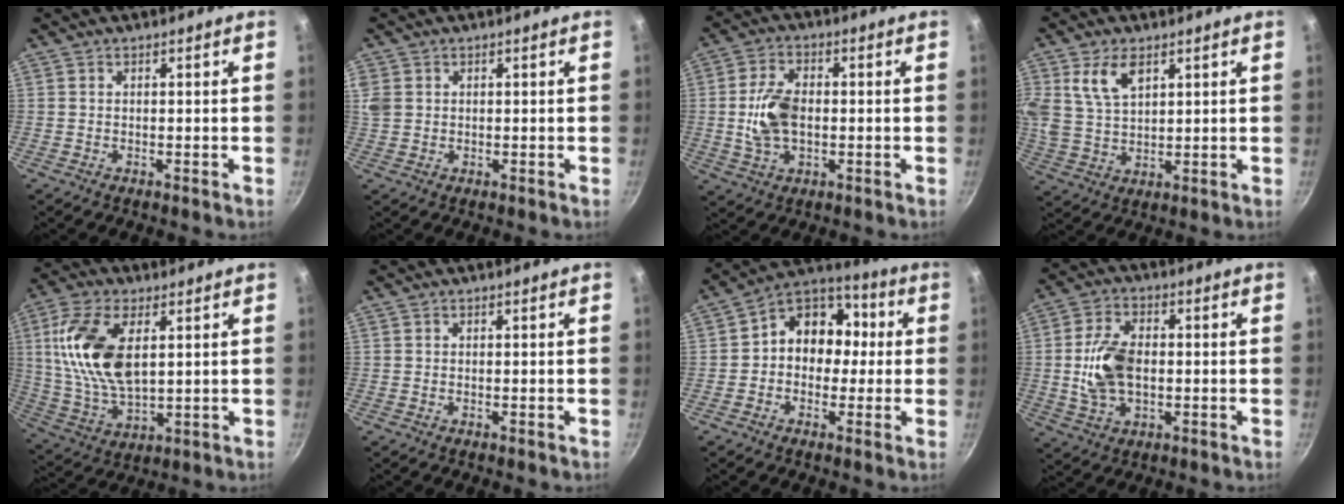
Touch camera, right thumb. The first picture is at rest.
{"total": 3.9, "force": [1.0, 3.2, 2.0], "torque": [-0.038, 0.004, 0.023]}
{"total": 9.2, "force": [-0.4, 5.7, 7.2], "torque": [-0.134, 0.015, -0.009]}
{"total": 8.8, "force": [3.9, 5.2, 5.8], "torque": [-0.104, -0.015, 0.080]}
{"total": 16.1, "force": [4.0, 8.4, 13.1], "torque": [-0.251, -0.010, 0.083]}
{"total": 0.0}
{"total": 12.1, "force": [0.1, 10.0, 6.8], "torque": [-0.047, 0.041, -0.022]}
{"total": 10.6, "force": [-0.3, 6.6, 8.3], "torque": [-0.151, 0.015, -0.008]}